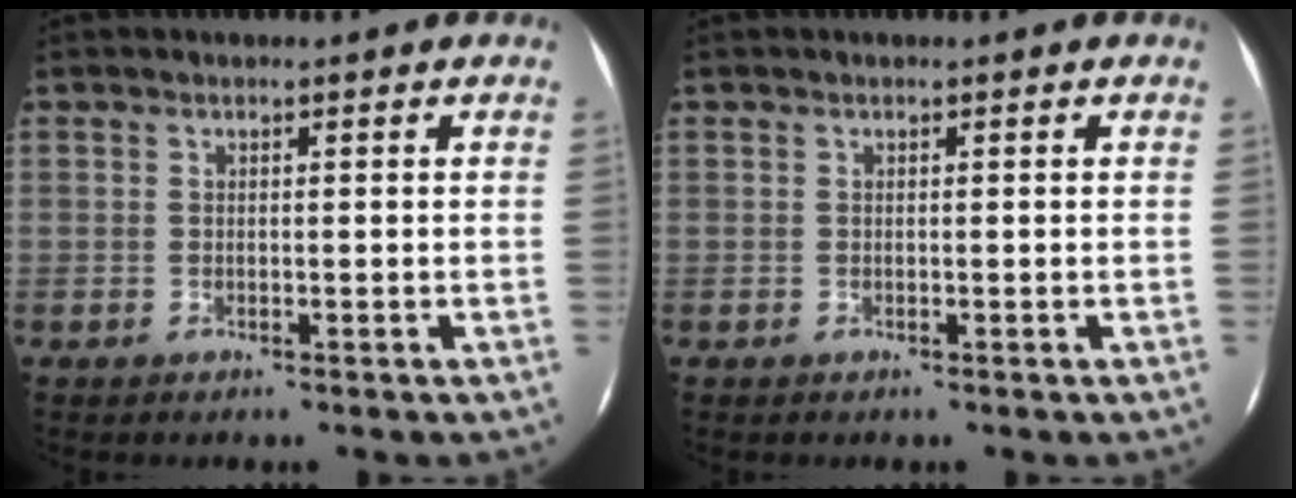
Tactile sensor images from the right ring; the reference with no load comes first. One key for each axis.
{"total": 0.0}